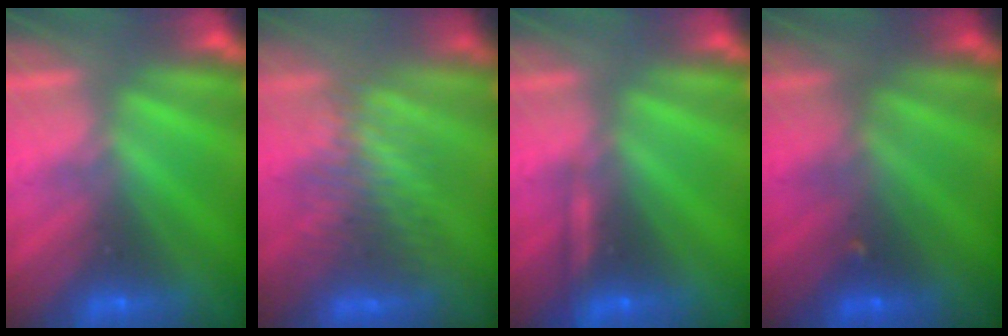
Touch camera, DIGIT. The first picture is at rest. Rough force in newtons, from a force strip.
{"total": 3.2}
{"total": 2.2}
{"total": 2.1}